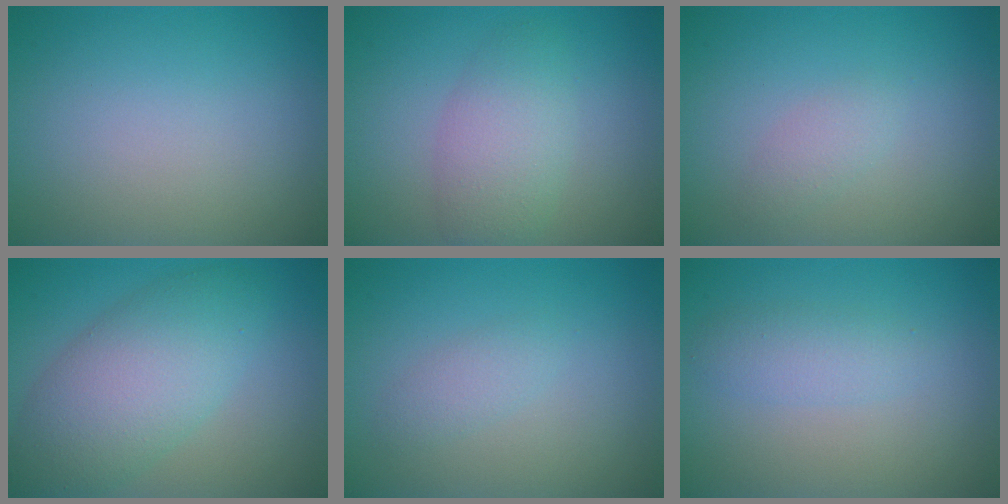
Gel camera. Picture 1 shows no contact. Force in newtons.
{"total": 2.4, "press": 2.4, "slide": 0.2}
{"total": 1.3, "press": 1.3, "slide": 0.1}
{"total": 6.8, "press": 6.8, "slide": 0.1}
{"total": 1.3, "press": 1.3, "slide": 0.1}
{"total": 2.0, "press": 2.0, "slide": 0.0}